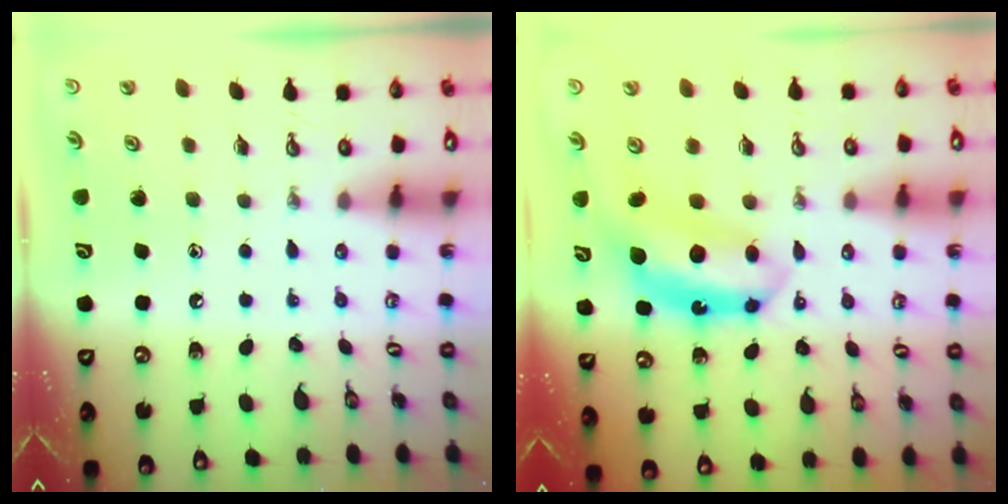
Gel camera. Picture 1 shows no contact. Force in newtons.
{"total": 8.0, "press": 8.0, "slide": 0.5}